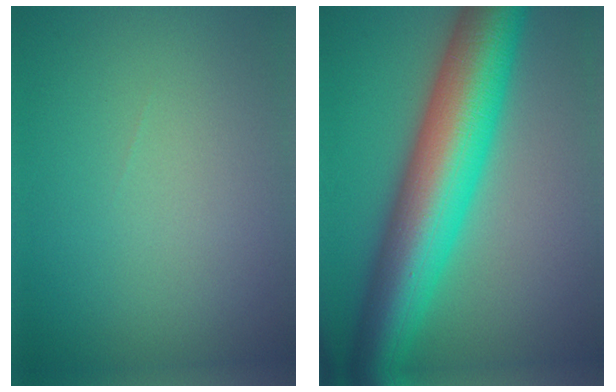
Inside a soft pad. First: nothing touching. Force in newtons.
{"total": 12.8, "press": 12.8, "slide": 0.1}